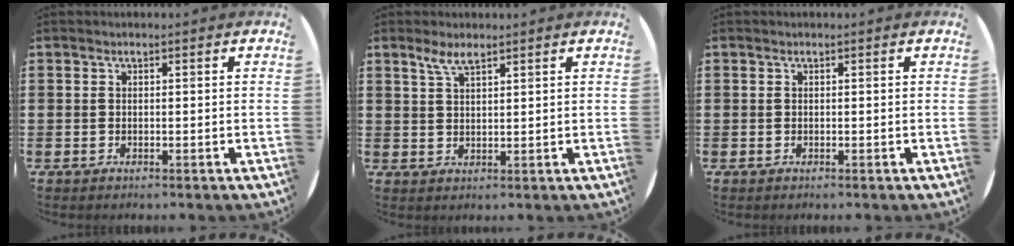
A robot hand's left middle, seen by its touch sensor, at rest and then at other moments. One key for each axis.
{"total": 2.8, "fx": 2.2, "fy": 0.7, "fz": 1.7, "tx": -0.037, "ty": 0.004, "tz": 0.040}
{"total": 0.0}